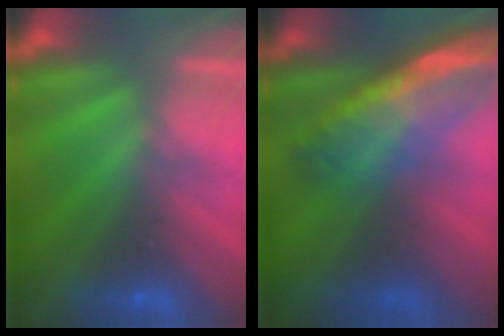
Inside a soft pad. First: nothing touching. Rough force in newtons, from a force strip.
{"total": 8.6}